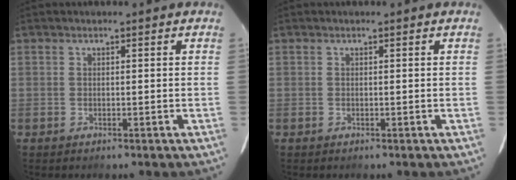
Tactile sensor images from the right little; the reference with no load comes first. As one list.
[{"total": 0.0}]